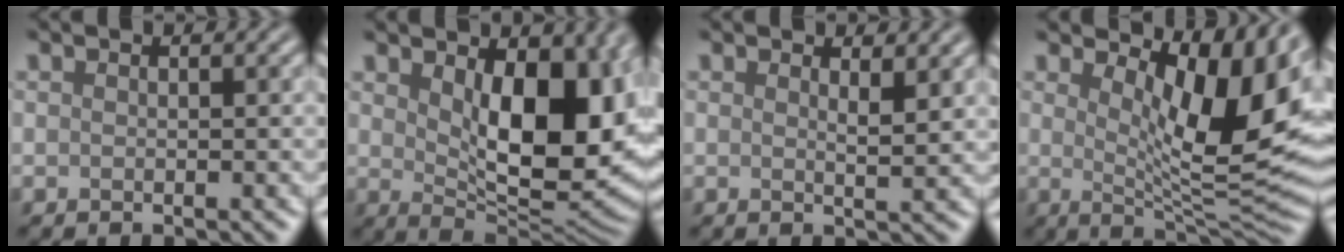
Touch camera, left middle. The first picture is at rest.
{"total": 11.8, "force": [2.3, 6.1, 9.9], "torque": [-0.129, -0.015, 0.046]}
{"total": 1.7, "force": [1.0, 0.4, 1.3], "torque": [-0.015, -0.004, 0.013]}
{"total": 11.0, "force": [3.7, 3.7, 9.7], "torque": [-0.145, -0.007, 0.065]}